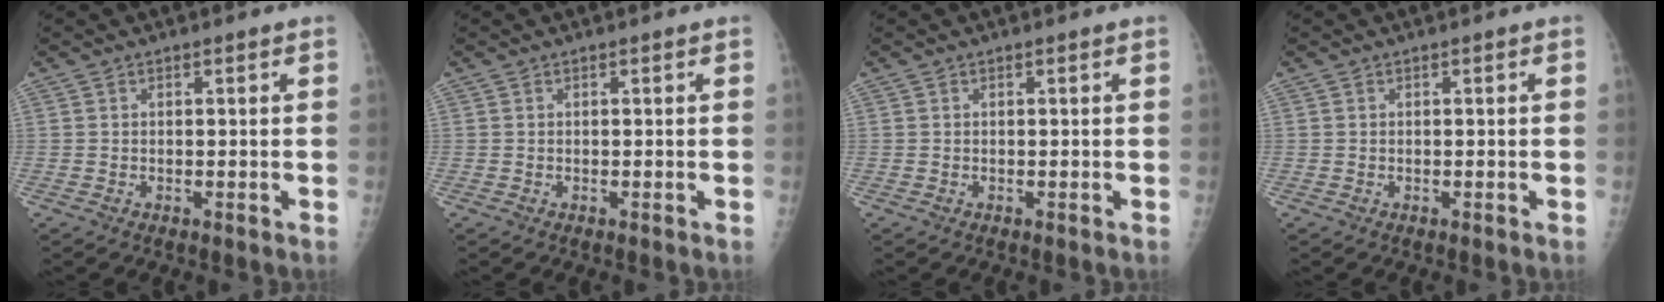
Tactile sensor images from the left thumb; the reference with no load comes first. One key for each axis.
{"total": 0.0}
{"total": 0.0}
{"total": 0.0}